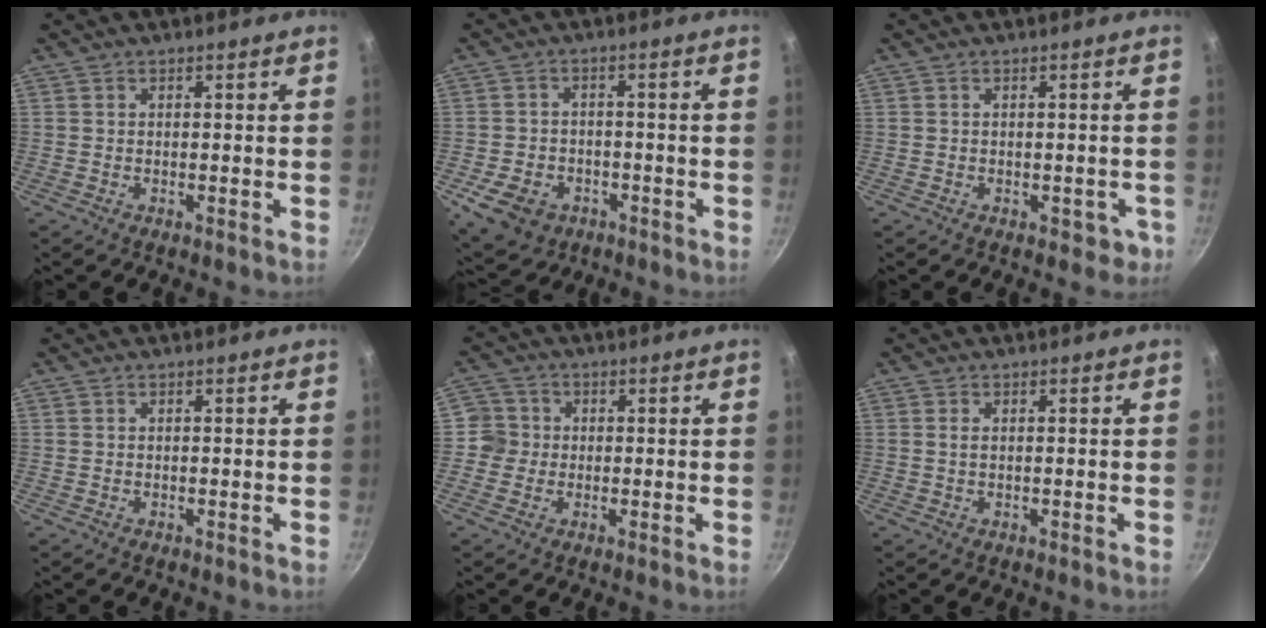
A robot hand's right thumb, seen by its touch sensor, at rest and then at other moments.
{"total": 9.2, "force": [-4.1, 7.0, 4.2], "torque": [-0.072, 0.020, -0.058]}
{"total": 2.5, "force": [-1.1, 1.7, 1.4], "torque": [0.003, 0.010, -0.010]}
{"total": 0.0}
{"total": 4.3, "force": [-0.2, 4.3, 0.5], "torque": [0.018, 0.010, -0.013]}
{"total": 0.9, "force": [0.2, 0.4, 0.7], "torque": [-0.017, 0.001, 0.005]}